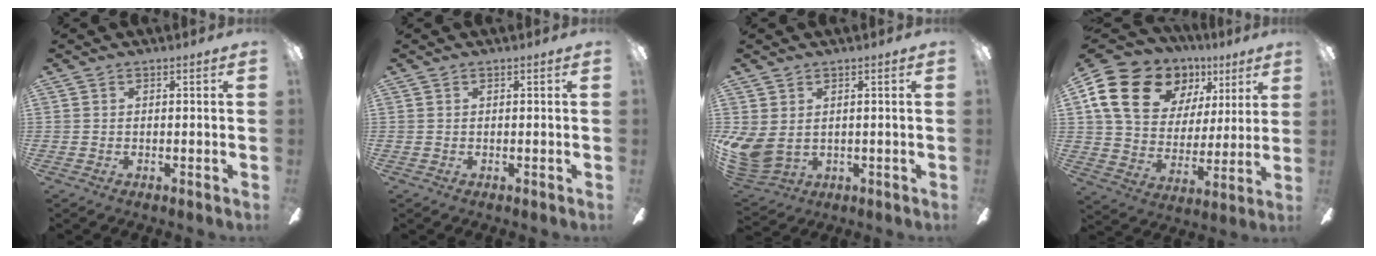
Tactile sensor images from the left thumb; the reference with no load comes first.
{"total": 0.0}
{"total": 6.9, "force": [1.7, 5.1, 4.2], "torque": [-0.112, -0.015, 0.038]}
{"total": 19.0, "force": [9.8, 13.2, 9.5], "torque": [-0.177, -0.032, 0.191]}